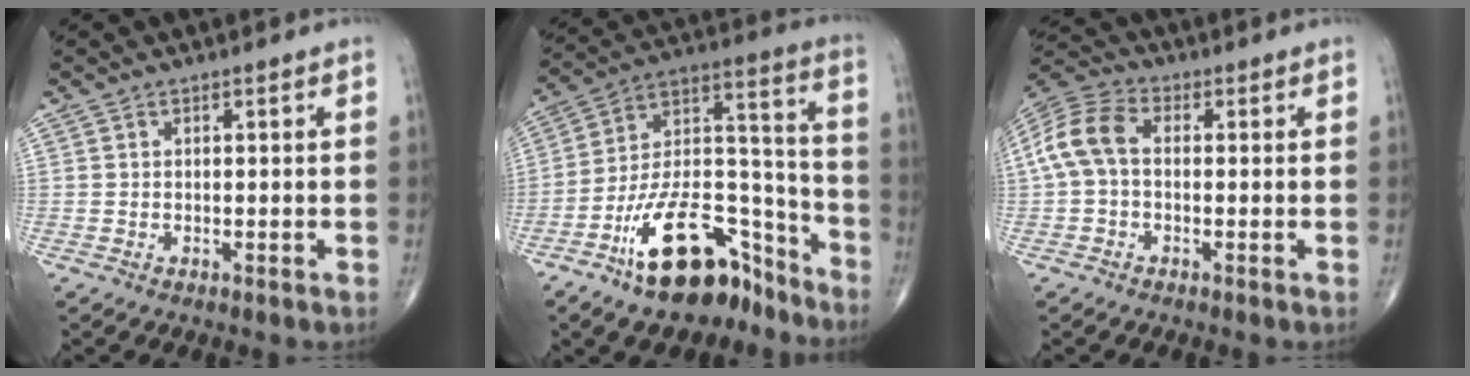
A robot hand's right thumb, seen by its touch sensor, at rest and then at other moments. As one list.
[{"total": 19.9, "force": [-13.1, 9.3, 11.7], "torque": [-0.167, 0.115, -0.220]}, {"total": 9.4, "force": [0.2, 6.1, 7.1], "torque": [-0.150, 0.028, -0.007]}]